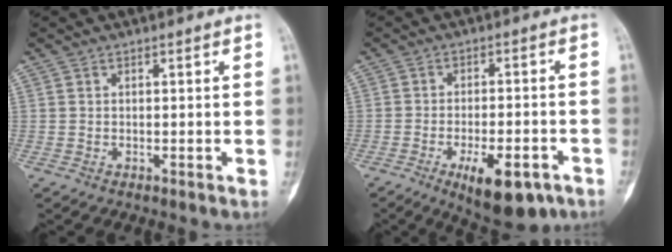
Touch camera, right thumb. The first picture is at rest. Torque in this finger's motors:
{"motor_torque": [1.44, 1.10, 1.05, -0.57, 0.38]}